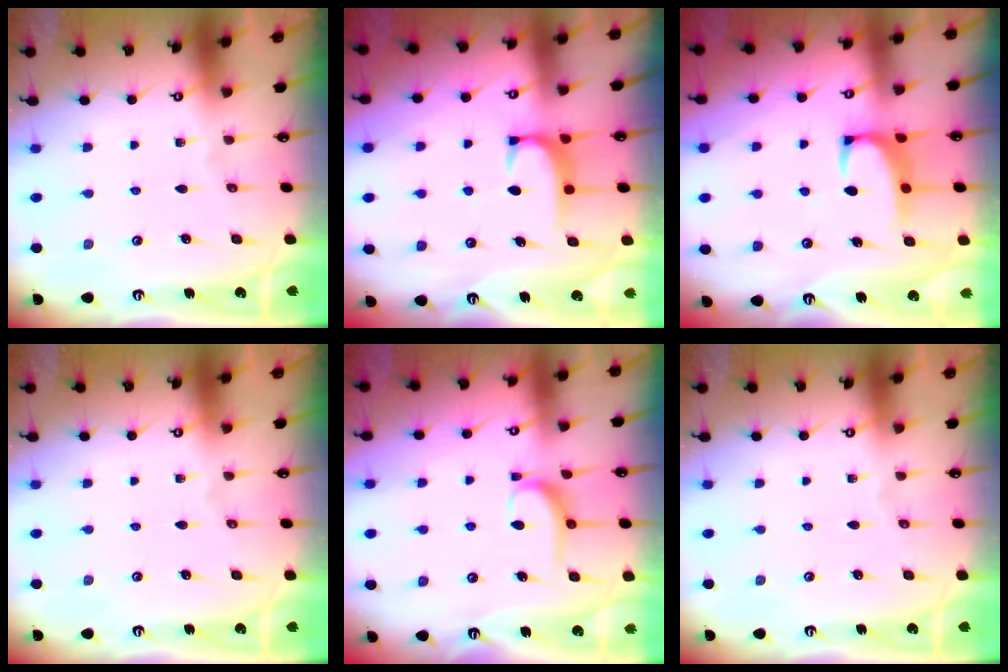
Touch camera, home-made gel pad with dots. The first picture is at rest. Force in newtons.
{"total": 1.7, "press": 1.6, "slide": 0.6}
{"total": 2.5, "press": 2.4, "slide": 0.8}
{"total": 0.0}
{"total": 4.0, "press": 3.9, "slide": 0.8}
{"total": 0.0}